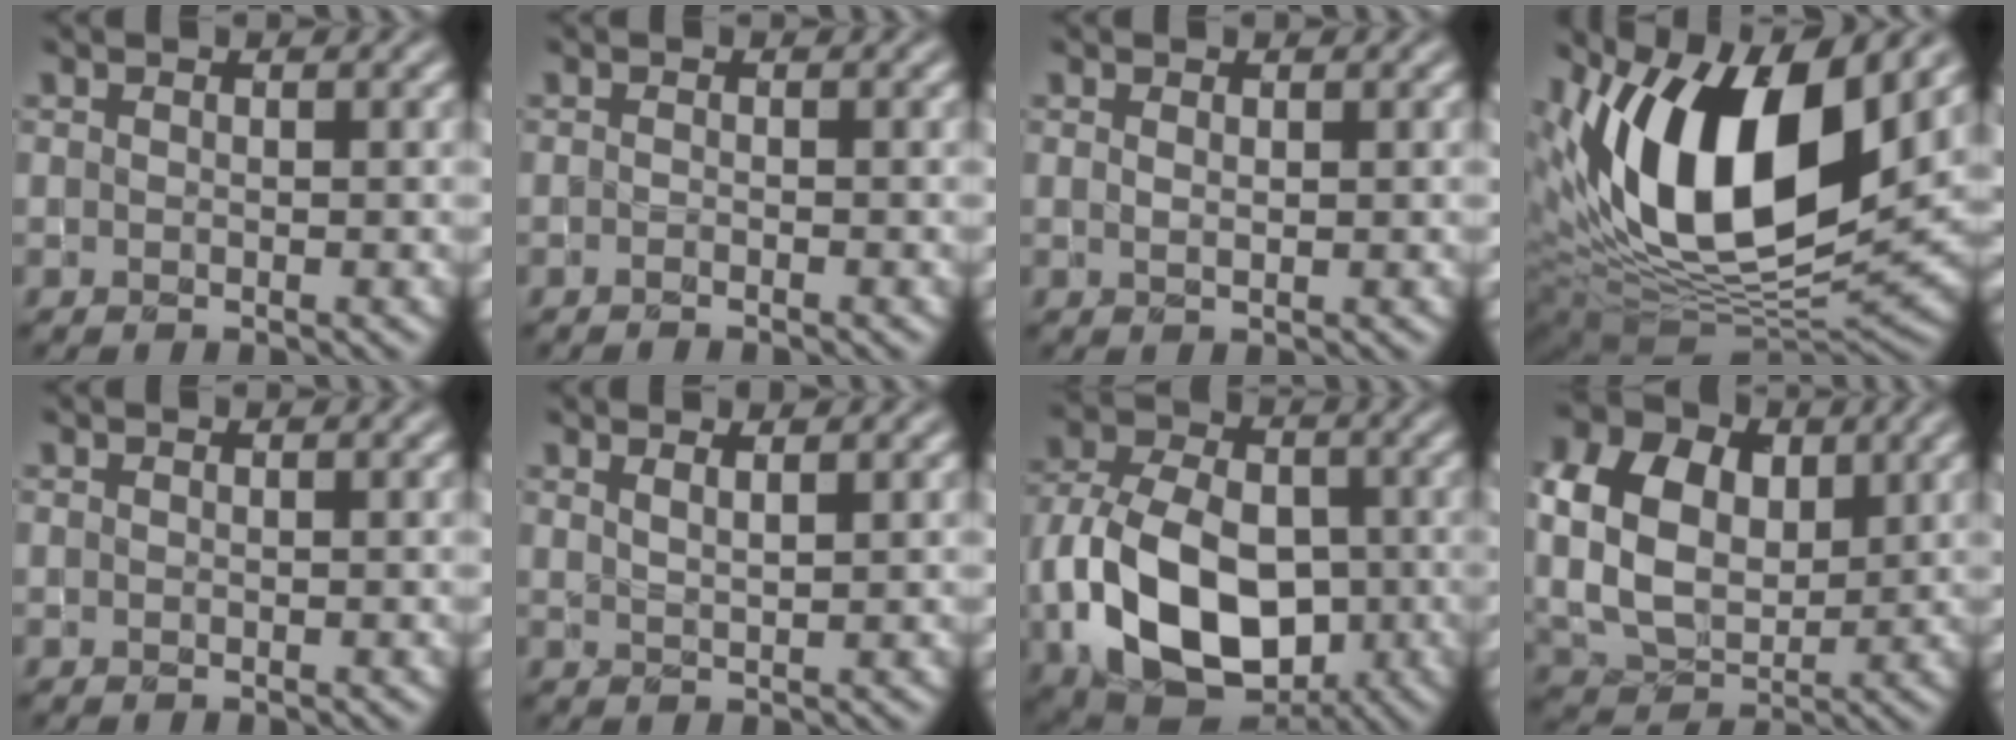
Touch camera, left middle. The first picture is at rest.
{"total": 0.6, "force": [-0.5, 0.0, 0.2], "torque": [-0.004, -0.001, -0.012]}
{"total": 0.6, "force": [0.3, 0.2, 0.4], "torque": [-0.010, 0.000, 0.006]}
{"total": 14.6, "force": [5.4, 6.9, 11.7], "torque": [-0.210, 0.007, 0.092]}
{"total": 0.0}
{"total": 1.7, "force": [1.2, 0.5, 1.0], "torque": [-0.006, 0.005, 0.010]}
{"total": 13.6, "force": [-2.9, 9.5, 9.4], "torque": [-0.196, -0.025, -0.057]}
{"total": 10.8, "force": [2.8, 7.8, 6.9], "torque": [-0.165, 0.028, 0.042]}